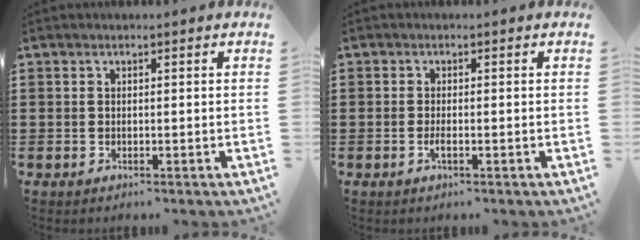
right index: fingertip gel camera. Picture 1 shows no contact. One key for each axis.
{"total": 1.2, "fx": -0.4, "fy": 0.2, "fz": 1.1, "tx": -0.027, "ty": -0.006, "tz": -0.009}